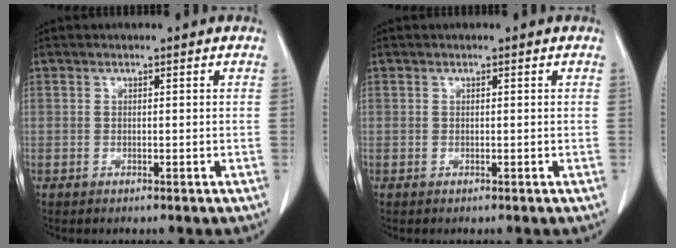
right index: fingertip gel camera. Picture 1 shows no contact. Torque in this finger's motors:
{"motor_torque": [0.10, -0.12, 0.03, 0.01]}